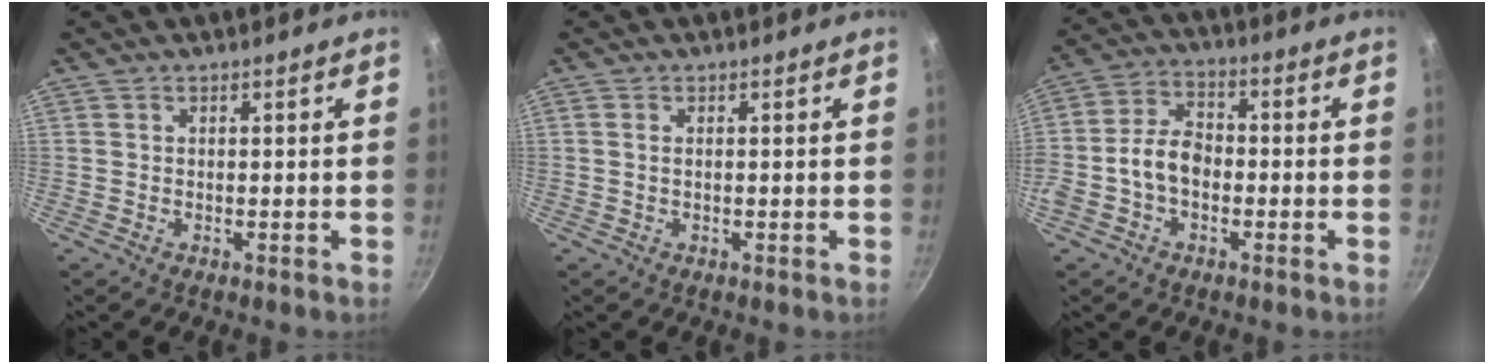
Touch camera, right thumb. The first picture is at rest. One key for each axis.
{"total": 0.5, "fx": 0.1, "fy": 0.2, "fz": 0.5, "tx": -0.009, "ty": 0.001, "tz": 0.002}
{"total": 8.1, "fx": -1.9, "fy": 5.6, "fz": 5.6, "tx": -0.089, "ty": 0.034, "tz": -0.047}